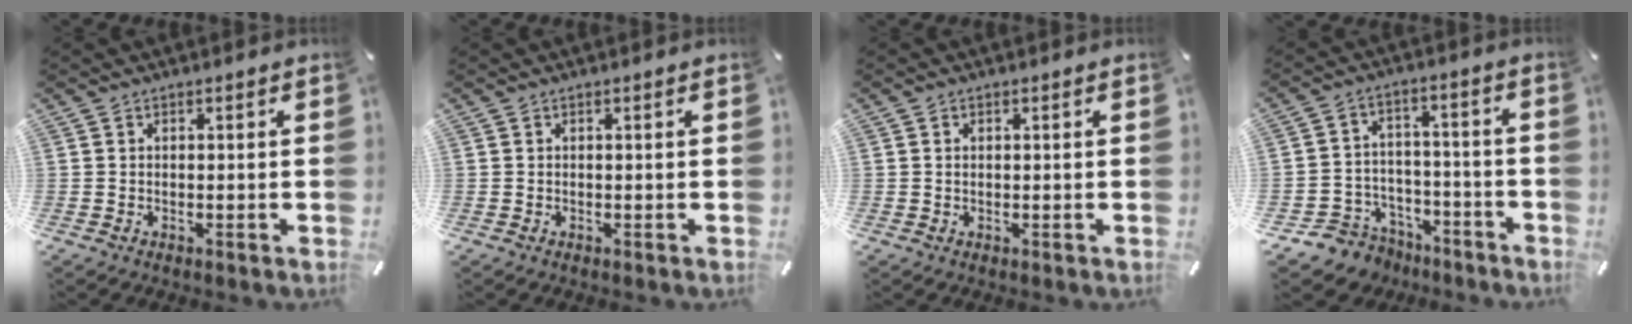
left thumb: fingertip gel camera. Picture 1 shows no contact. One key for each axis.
{"total": 0.0}
{"total": 0.7, "fx": 0.1, "fy": 0.4, "fz": 0.6, "tx": -0.012, "ty": 0.001, "tz": 0.001}
{"total": 8.3, "fx": -5.5, "fy": 6.1, "fz": 1.2, "tx": -0.023, "ty": 0.036, "tz": -0.096}